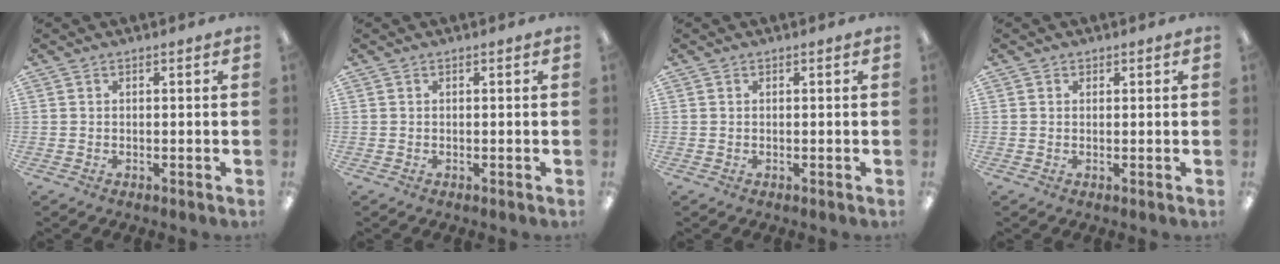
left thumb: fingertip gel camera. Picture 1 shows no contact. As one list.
[{"total": 0.0}, {"total": 0.0}, {"total": 0.6, "force": [0.5, 0.4, 0.0], "torque": [-0.001, 0.002, 0.009]}]